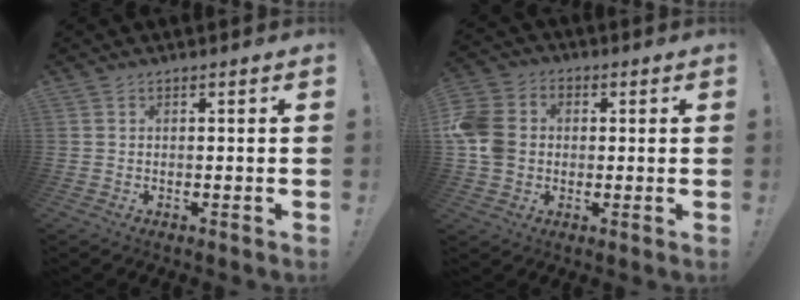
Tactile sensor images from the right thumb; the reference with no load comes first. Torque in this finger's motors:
{"motor_torque": [0.42, 0.40, 0.20, 0.20, 0.11]}